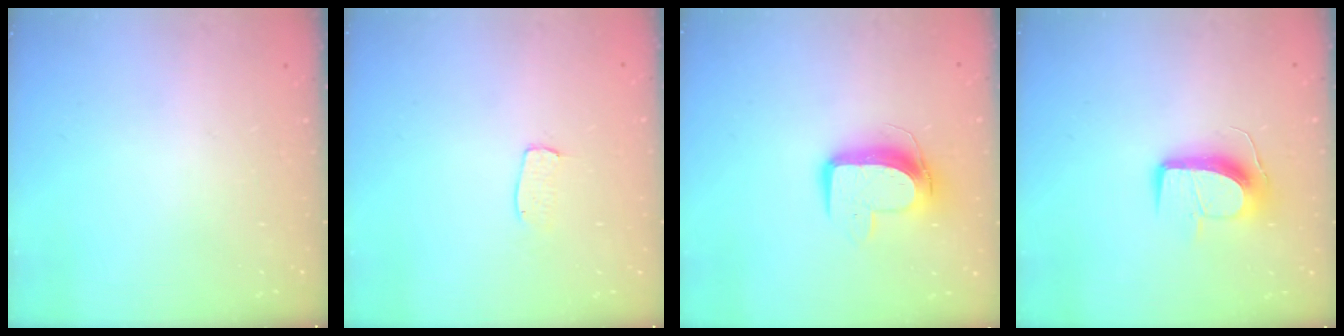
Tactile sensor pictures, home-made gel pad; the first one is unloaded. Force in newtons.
{"total": 3.3, "press": 3.3, "slide": 0.2}
{"total": 10.6, "press": 10.6, "slide": 0.2}
{"total": 11.6, "press": 11.6, "slide": 0.1}